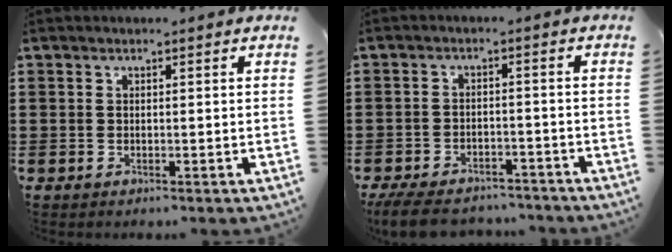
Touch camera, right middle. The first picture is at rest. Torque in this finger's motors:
{"motor_torque": [0.71, 0.00, 0.16, 0.03]}